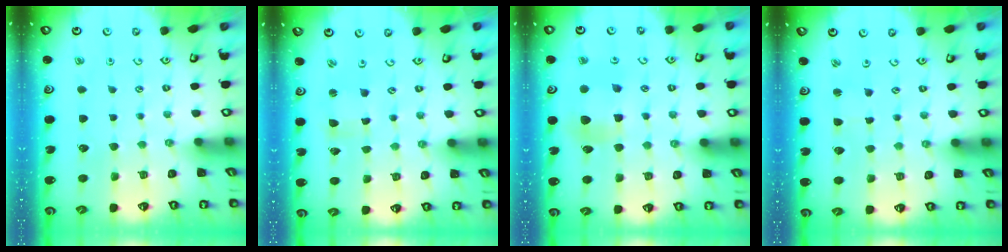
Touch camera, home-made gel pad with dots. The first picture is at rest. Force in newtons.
{"total": 1.2, "press": 1.1, "slide": 0.3}
{"total": 7.3, "press": 7.3, "slide": 0.3}
{"total": 1.1, "press": 1.1, "slide": 0.2}